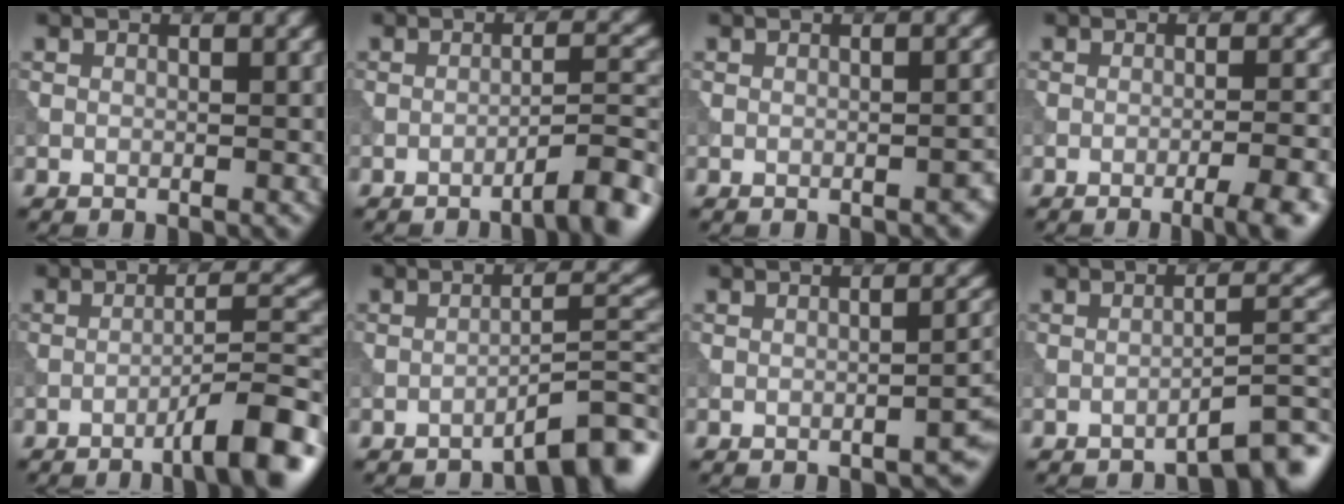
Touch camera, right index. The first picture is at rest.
{"total": 5.1, "force": [-3.4, 0.8, 3.8], "torque": [-0.042, 0.018, -0.055]}
{"total": 1.1, "force": [-0.7, 0.3, 0.8], "torque": [-0.011, 0.003, -0.009]}
{"total": 5.4, "force": [-3.0, 1.2, 4.3], "torque": [-0.046, 0.014, -0.046]}
{"total": 7.5, "force": [-4.3, 1.1, 6.0], "torque": [-0.079, 0.018, -0.070]}
{"total": 4.5, "force": [-3.5, 0.5, 2.9], "torque": [-0.033, 0.021, -0.056]}
{"total": 2.9, "force": [-1.9, 0.8, 2.1], "torque": [-0.018, 0.011, -0.028]}
{"total": 3.7, "force": [-2.9, 0.4, 2.3], "torque": [-0.025, 0.019, -0.048]}